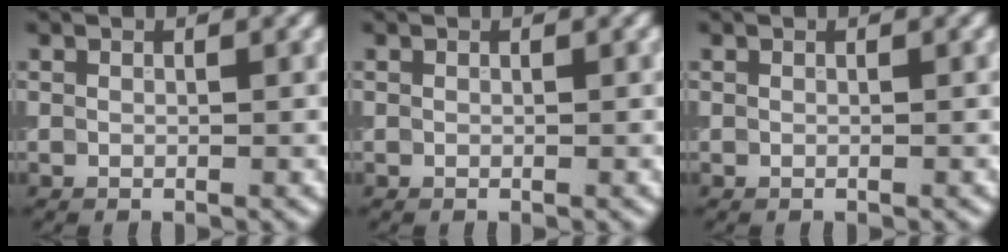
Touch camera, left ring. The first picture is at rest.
{"total": 0.0}
{"total": 0.0}